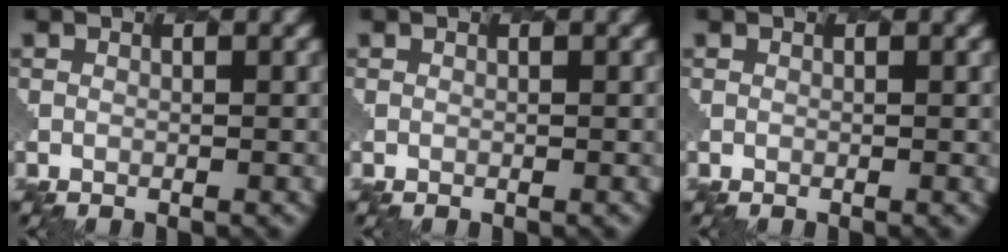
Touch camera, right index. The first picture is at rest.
{"total": 0.0}
{"total": 0.0}